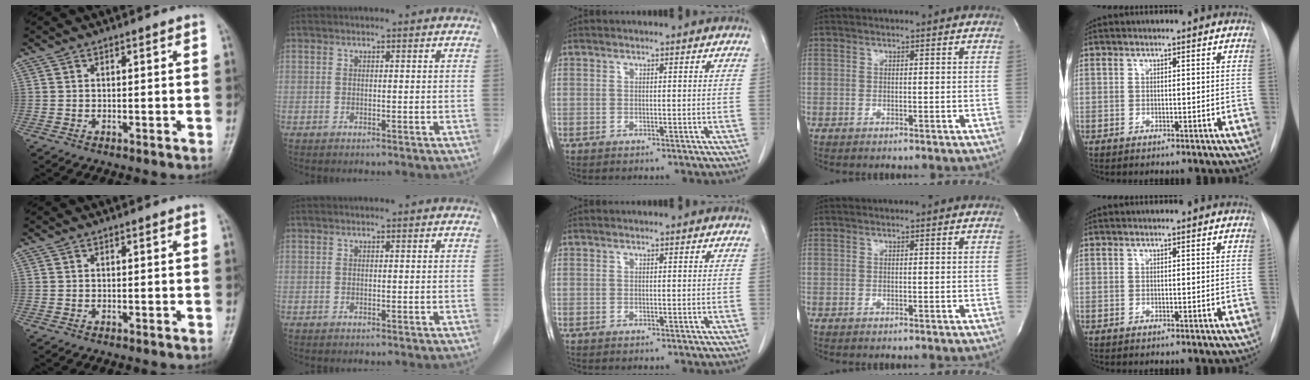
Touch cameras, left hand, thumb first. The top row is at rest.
{}